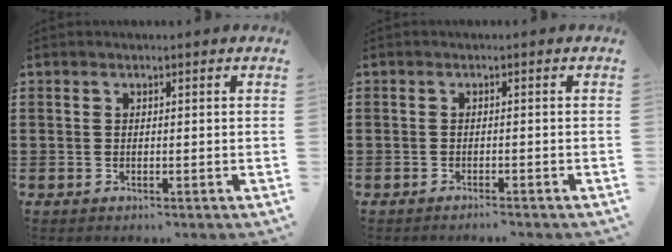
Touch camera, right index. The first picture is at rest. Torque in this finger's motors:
{"motor_torque": [1.23, 0.91, -0.07, -0.02]}